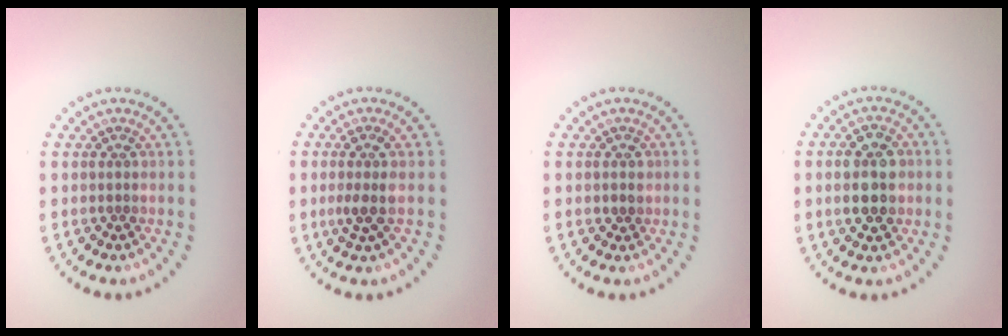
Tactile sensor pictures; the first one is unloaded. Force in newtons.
{"total": 2.1, "press": 1.6, "slide": 1.4}
{"total": 0.6, "press": 0.6, "slide": 0.2}
{"total": 4.9, "press": 4.9, "slide": 0.1}